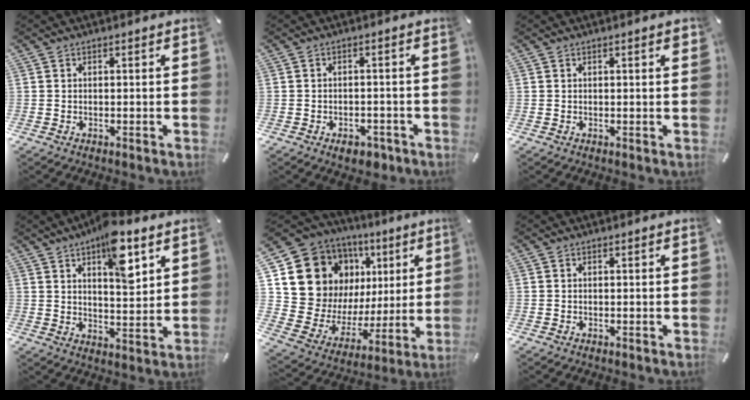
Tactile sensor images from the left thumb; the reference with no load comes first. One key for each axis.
{"total": 3.7, "fx": -2.3, "fy": 2.2, "fz": 2.0, "tx": -0.027, "ty": 0.012, "tz": -0.039}
{"total": 1.1, "fx": 0.5, "fy": 0.1, "fz": 1.0, "tx": -0.018, "ty": 0.002, "tz": 0.007}
{"total": 11.7, "fx": 7.1, "fy": 4.4, "fz": 8.1, "tx": -0.111, "ty": -0.037, "tz": 0.117}
{"total": 17.1, "fx": 7.4, "fy": 13.8, "fz": 6.8, "tx": -0.115, "ty": -0.059, "tz": 0.155}
{"total": 0.0}